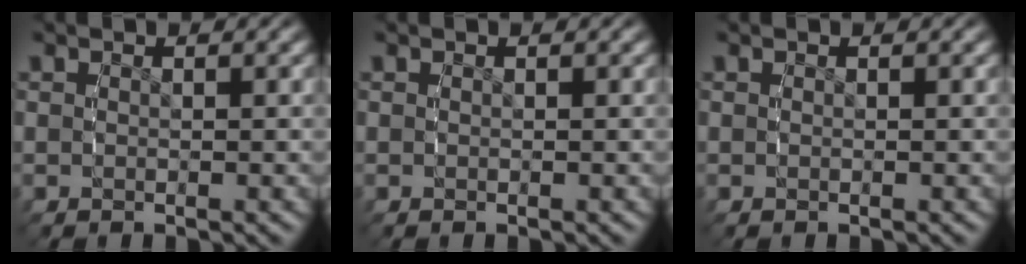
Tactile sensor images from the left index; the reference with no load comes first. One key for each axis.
{"total": 0.0}
{"total": 0.0}